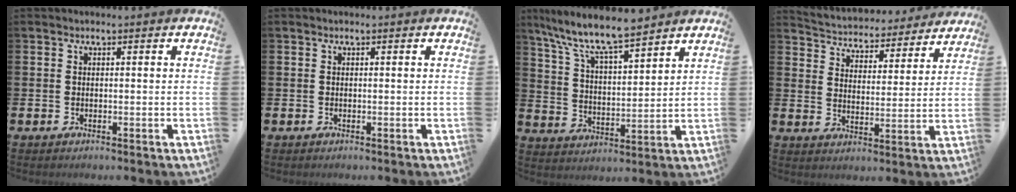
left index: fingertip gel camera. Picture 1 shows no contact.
{"total": 0.0}
{"total": 9.3, "force": [8.5, 1.1, 3.6], "torque": [-0.109, -0.049, 0.150]}
{"total": 4.7, "force": [4.5, 1.3, 0.2], "torque": [-0.027, -0.044, 0.072]}